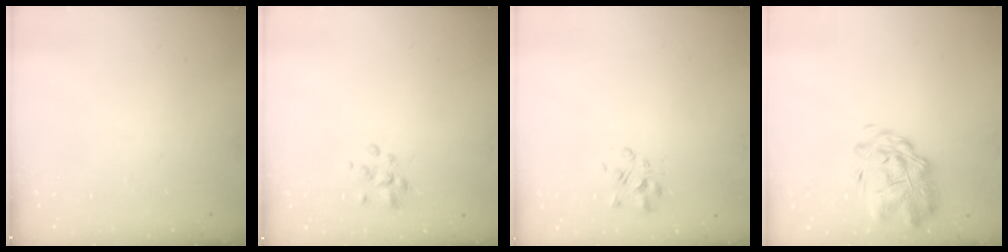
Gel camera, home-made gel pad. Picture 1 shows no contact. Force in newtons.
{"total": 2.7, "press": 2.5, "slide": 0.9}
{"total": 3.1, "press": 3.0, "slide": 1.0}
{"total": 3.1, "press": 2.6, "slide": 1.7}